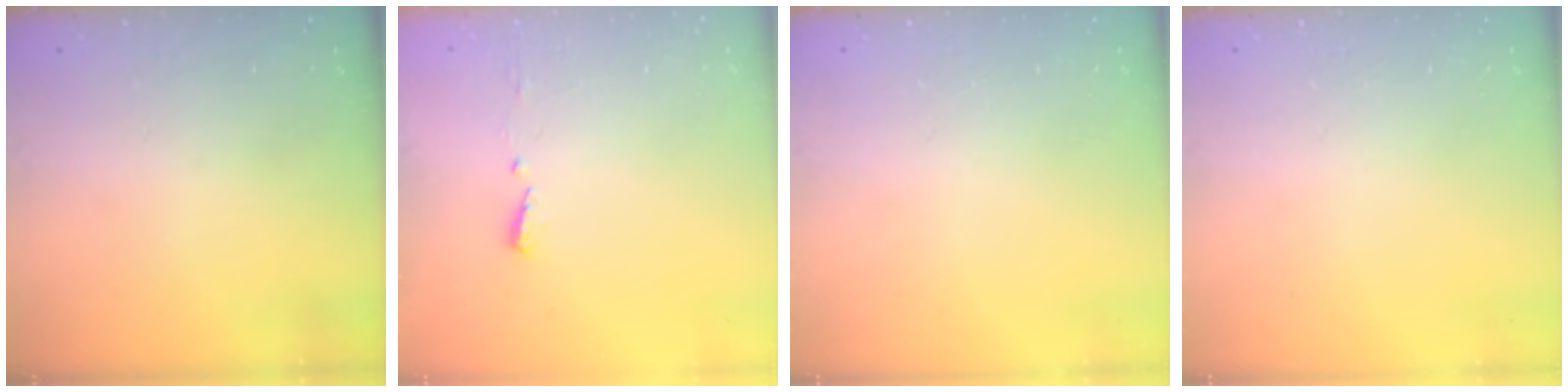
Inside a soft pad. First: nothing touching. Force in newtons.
{"total": 4.0, "press": 3.9, "slide": 0.5}
{"total": 0.0}
{"total": 0.0}